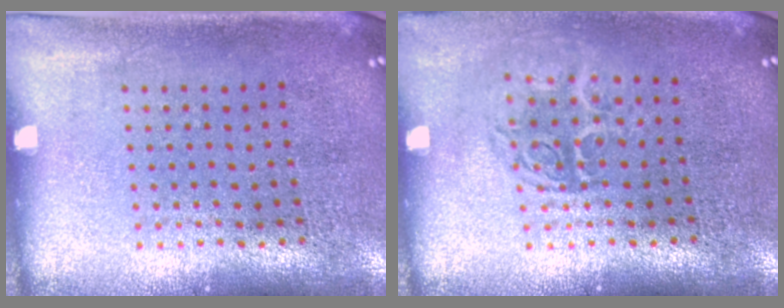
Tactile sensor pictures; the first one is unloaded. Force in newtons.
{"total": 1.5, "press": 1.2, "slide": 0.8}